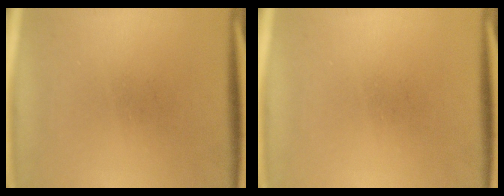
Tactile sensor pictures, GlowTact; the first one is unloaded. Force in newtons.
{"total": 0.0}